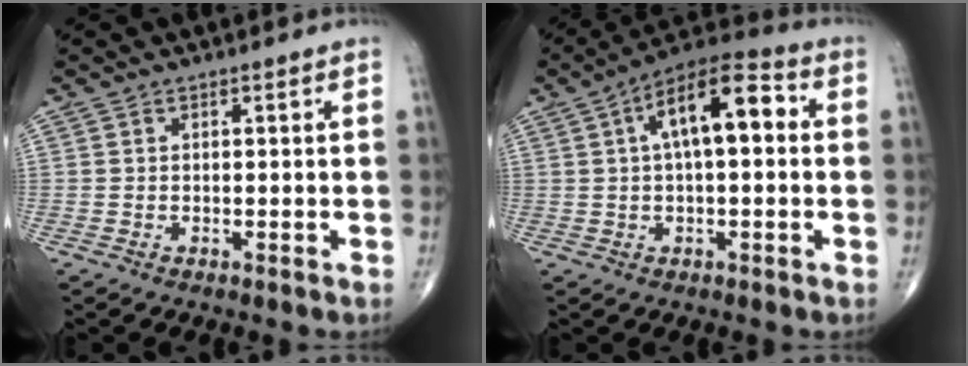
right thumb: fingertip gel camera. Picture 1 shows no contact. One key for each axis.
{"total": 13.3, "fx": 2.6, "fy": 5.6, "fz": 11.8, "tx": -0.185, "ty": 0.035, "tz": 0.032}